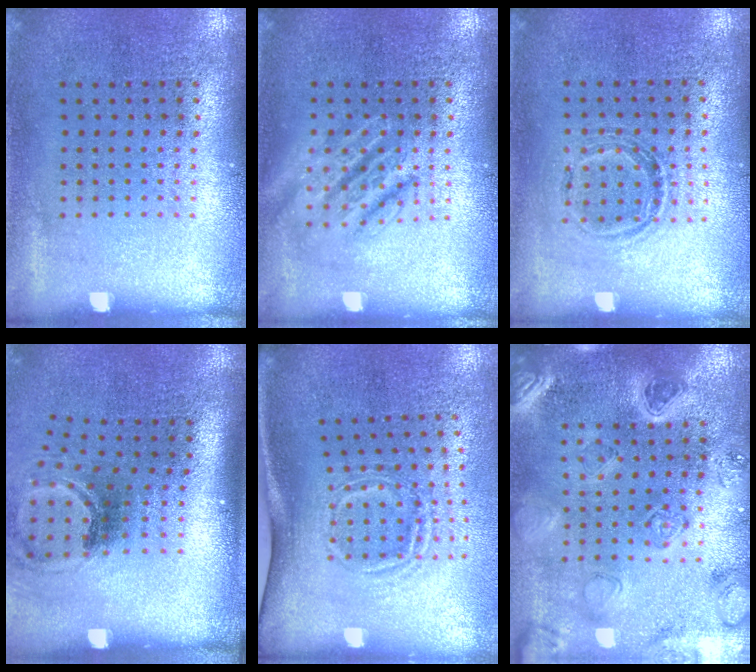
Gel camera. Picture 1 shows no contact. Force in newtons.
{"total": 2.8, "press": 2.8, "slide": 0.3}
{"total": 1.1, "press": 1.0, "slide": 0.4}
{"total": 2.0, "press": 1.3, "slide": 1.6}
{"total": 1.8, "press": 1.2, "slide": 1.4}
{"total": 2.3, "press": 2.3, "slide": 0.2}